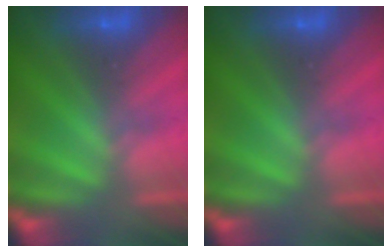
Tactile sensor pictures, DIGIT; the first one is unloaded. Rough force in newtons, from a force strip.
{"total": 0.0}